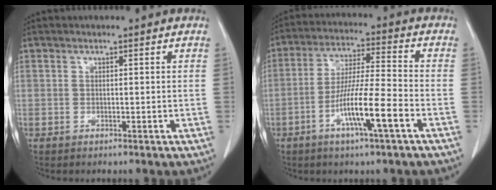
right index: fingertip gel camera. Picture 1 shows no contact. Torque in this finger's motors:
{"motor_torque": [1.40, -0.74, 0.82, 0.21]}